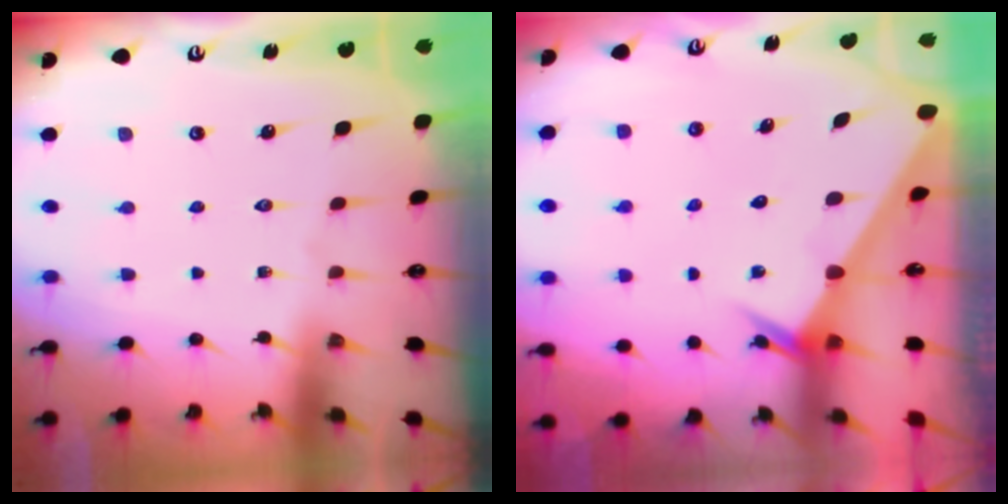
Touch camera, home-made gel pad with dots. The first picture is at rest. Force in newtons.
{"total": 2.6, "press": 2.6, "slide": 0.1}